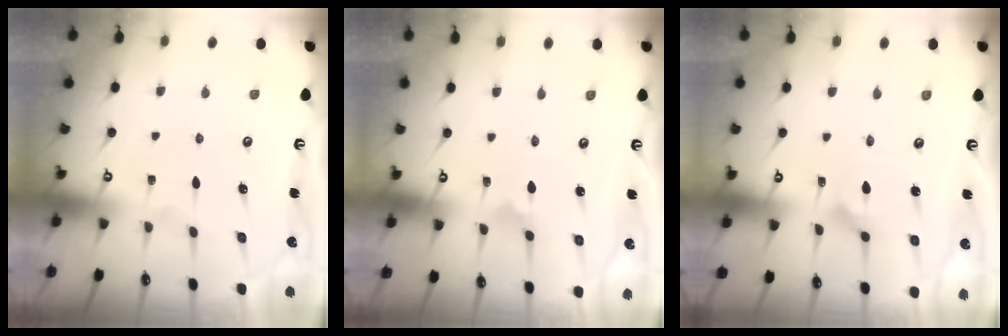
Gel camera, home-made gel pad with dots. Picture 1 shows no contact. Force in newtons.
{"total": 3.5, "press": 3.4, "slide": 0.3}
{"total": 6.5, "press": 6.5, "slide": 0.6}